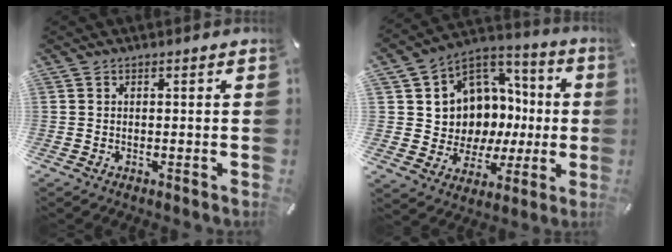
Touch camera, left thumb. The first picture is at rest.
{"total": 9.9, "force": [2.1, 9.7, 0.6], "torque": [-0.012, -0.056, 0.060]}